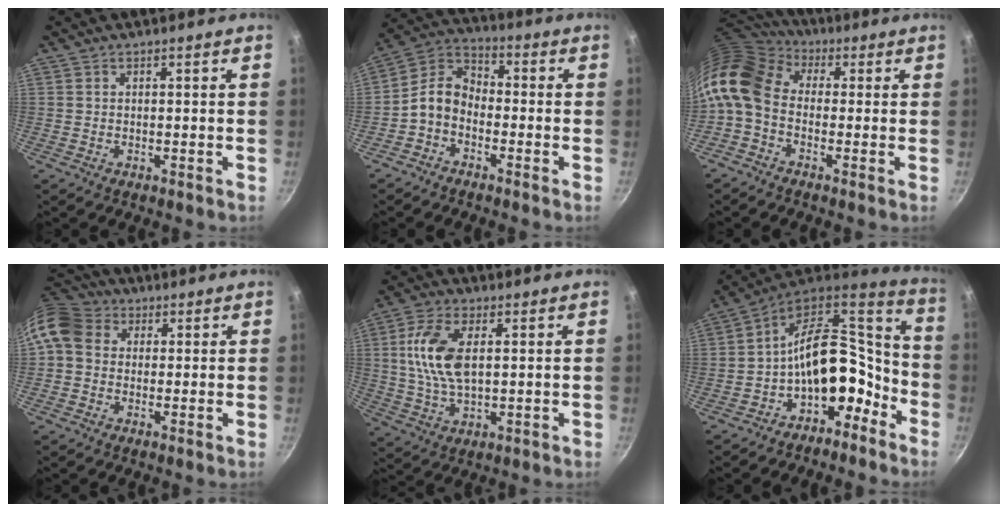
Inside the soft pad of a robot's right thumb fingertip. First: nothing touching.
{"total": 7.8, "force": [-2.7, 5.5, 4.8], "torque": [-0.081, 0.048, -0.073]}
{"total": 14.6, "force": [-0.6, 10.6, 10.1], "torque": [-0.210, 0.035, -0.037]}
{"total": 9.9, "force": [1.6, 8.3, 5.3], "torque": [-0.090, 0.019, 0.011]}
{"total": 10.8, "force": [1.9, 5.5, 9.1], "torque": [-0.177, 0.002, 0.037]}
{"total": 16.1, "force": [-5.9, 9.9, 11.2], "torque": [-0.129, 0.089, -0.099]}